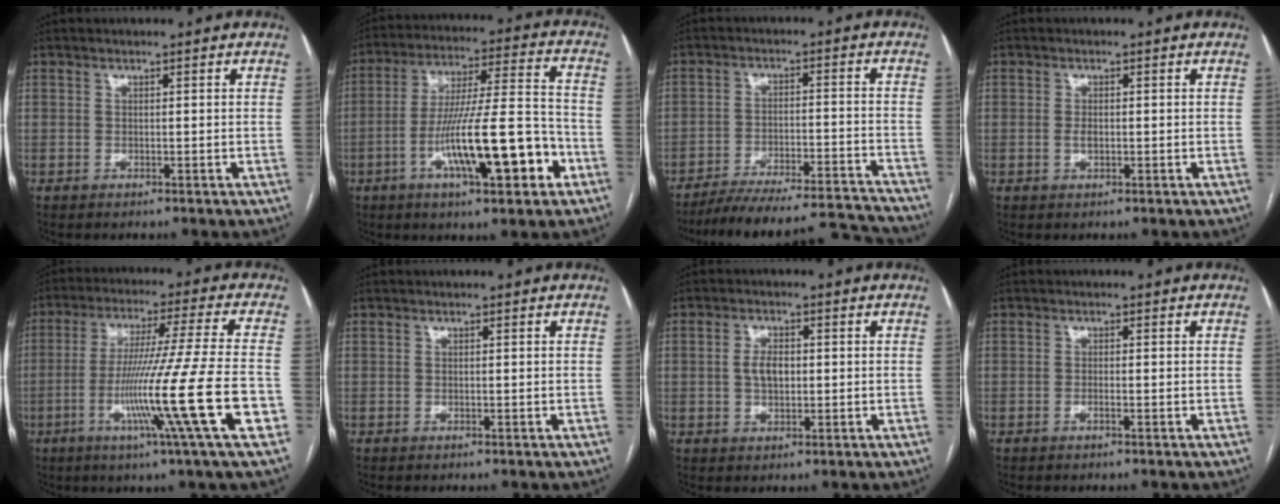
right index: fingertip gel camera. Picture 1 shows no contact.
{"total": 17.2, "force": [-6.5, 2.1, 15.8], "torque": [-0.272, 0.004, -0.102]}
{"total": 19.8, "force": [-18.9, 1.7, 5.8], "torque": [-0.071, 0.006, -0.265]}
{"total": 1.6, "force": [-0.3, 0.7, 1.4], "torque": [-0.028, 0.001, -0.004]}
{"total": 17.6, "force": [-5.7, -2.5, 16.4], "torque": [-0.293, -0.027, -0.105]}
{"total": 0.0}
{"total": 3.6, "force": [0.1, 2.0, 3.0], "torque": [-0.059, 0.006, 0.004]}
{"total": 0.8, "force": [-0.5, 0.0, 0.7], "torque": [-0.014, 0.001, -0.008]}